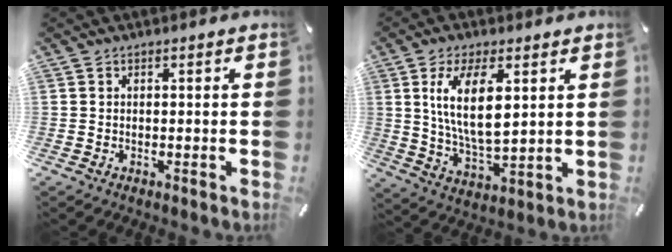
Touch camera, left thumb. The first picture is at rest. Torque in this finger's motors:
{"motor_torque": [2.51, 2.19, 1.69, -0.73, 0.29]}